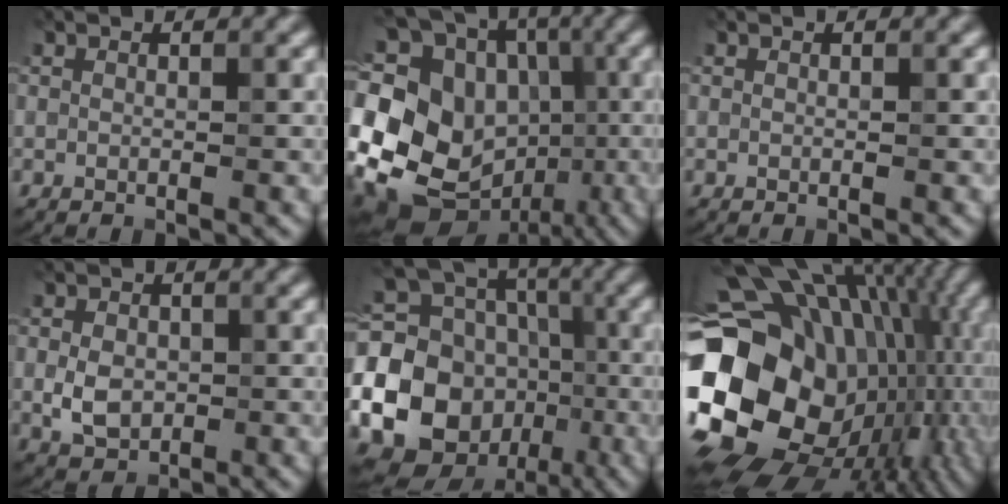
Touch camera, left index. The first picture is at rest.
{"total": 18.7, "force": [-2.8, 16.2, 8.9], "torque": [-0.179, 0.037, -0.055]}
{"total": 0.0}
{"total": 3.4, "force": [-0.4, 2.5, 2.1], "torque": [-0.042, -0.003, -0.009]}
{"total": 23.2, "force": [-4.4, 20.4, 10.0], "torque": [-0.219, -0.001, -0.110]}
{"total": 20.1, "force": [-0.8, 15.2, 13.1], "torque": [-0.269, -0.010, 0.014]}